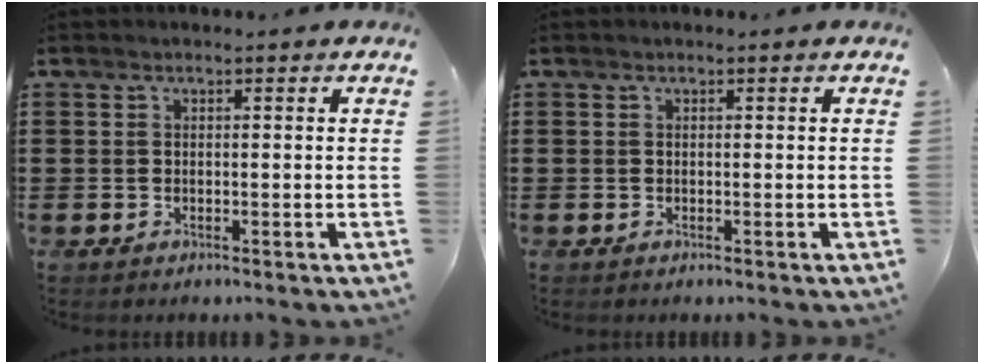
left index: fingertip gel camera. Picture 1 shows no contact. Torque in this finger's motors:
{"motor_torque": [0.00, 0.00, 0.00, -0.01]}